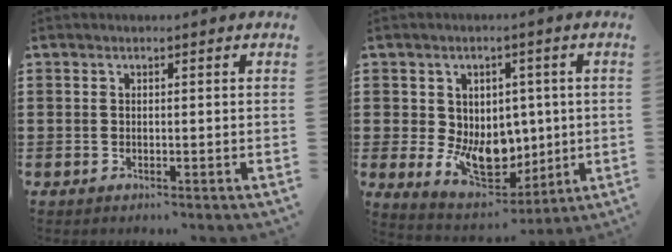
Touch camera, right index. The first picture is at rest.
{"total": 10.2, "force": [-0.5, 7.6, 6.8], "torque": [-0.118, 0.000, 0.001]}